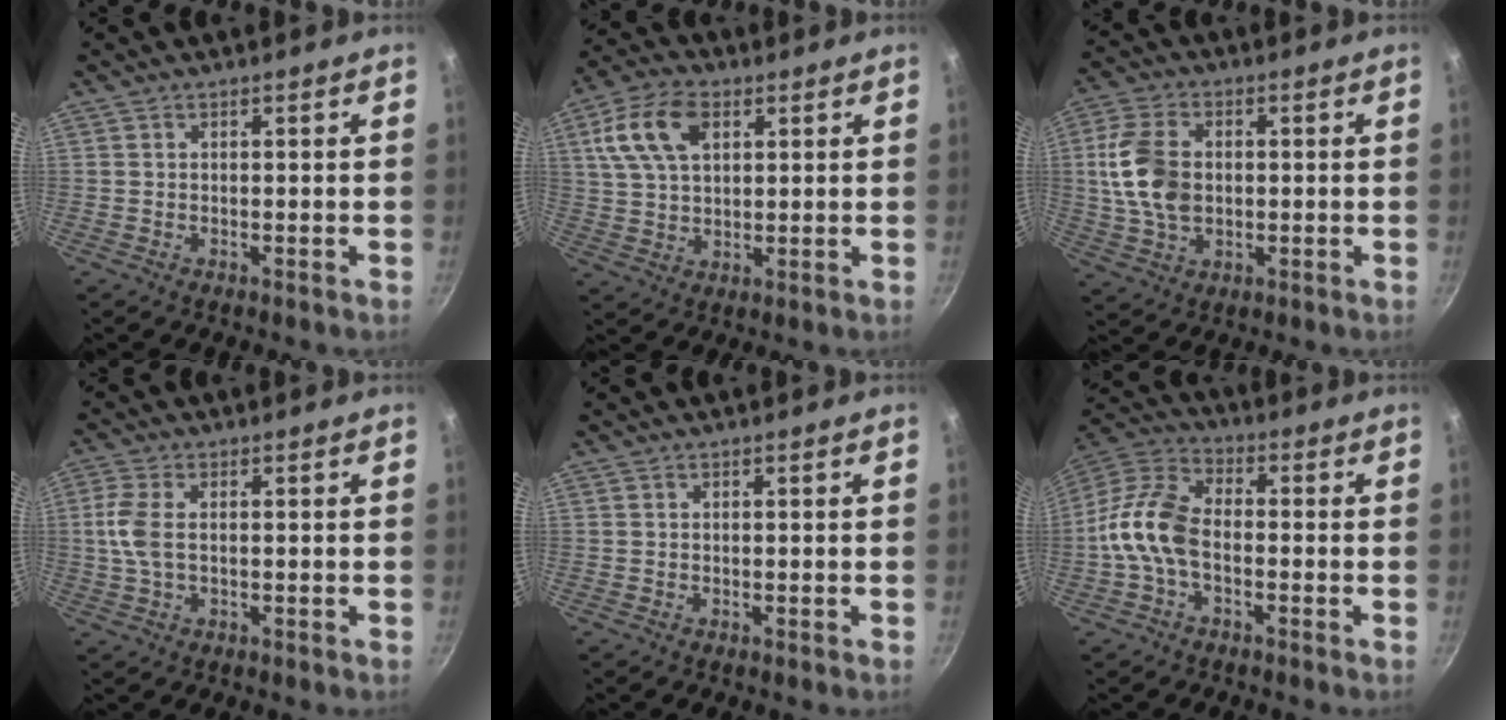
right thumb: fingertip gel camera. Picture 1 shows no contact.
{"total": 12.1, "force": [4.2, 7.5, 8.5], "torque": [-0.150, 0.005, 0.073]}
{"total": 11.9, "force": [0.6, 8.0, 8.8], "torque": [-0.162, 0.009, 0.007]}
{"total": 5.6, "force": [0.3, 3.0, 4.7], "torque": [-0.110, 0.007, 0.002]}
{"total": 0.0}
{"total": 10.9, "force": [-2.7, 6.7, 8.2], "torque": [-0.155, 0.041, -0.071]}